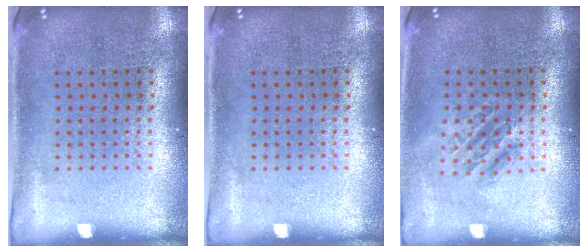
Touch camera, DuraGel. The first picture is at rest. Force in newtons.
{"total": 0.0}
{"total": 1.1, "press": 1.0, "slide": 0.4}